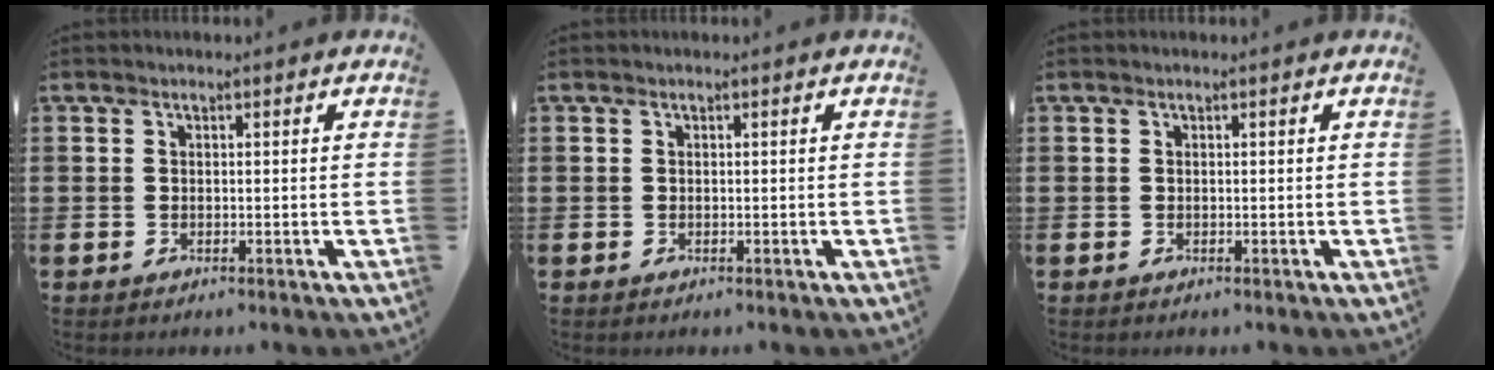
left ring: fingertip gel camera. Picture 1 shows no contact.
{"total": 0.0}
{"total": 0.0}